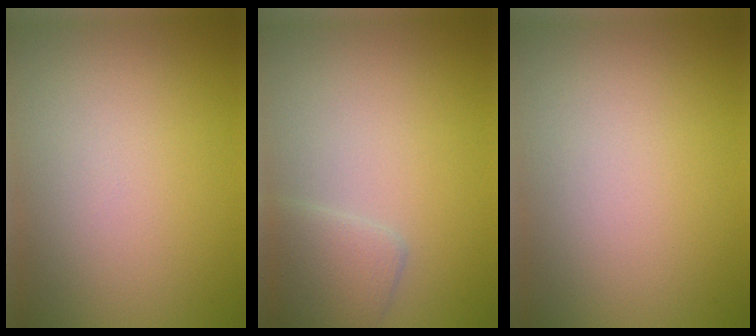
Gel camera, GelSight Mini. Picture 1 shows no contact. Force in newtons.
{"total": 2.6, "press": 2.6, "slide": 0.1}
{"total": 0.0}